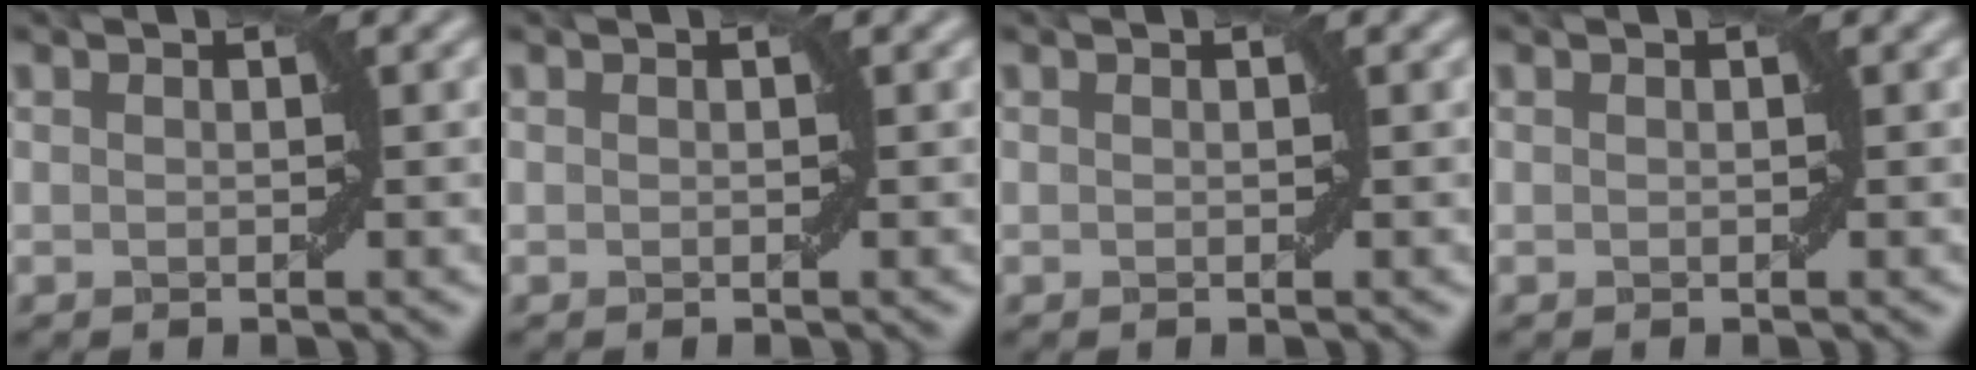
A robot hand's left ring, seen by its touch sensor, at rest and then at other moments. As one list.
[{"total": 0.0}, {"total": 0.0}, {"total": 0.0}]